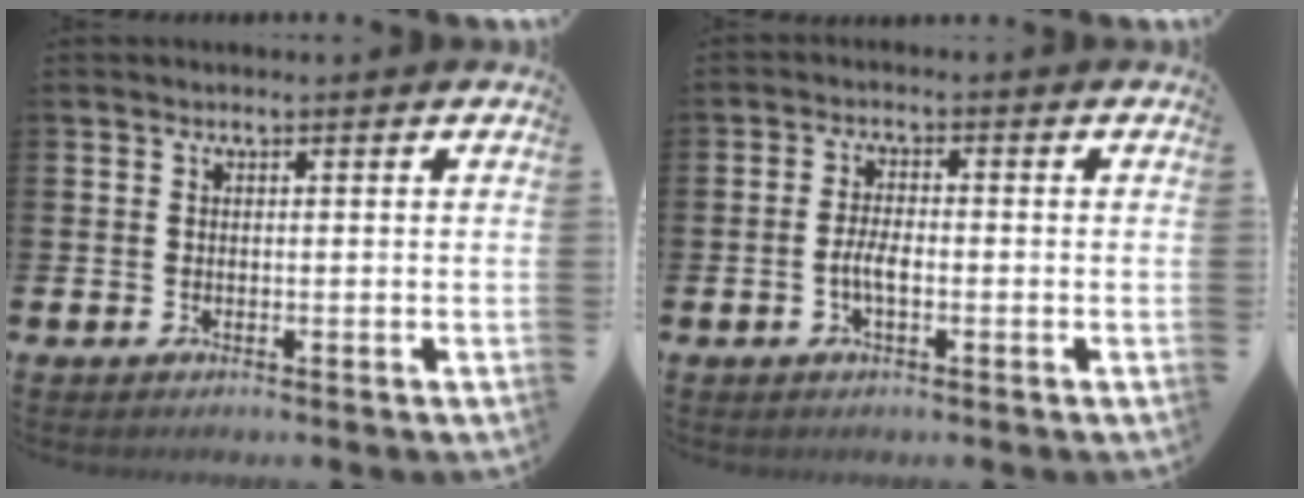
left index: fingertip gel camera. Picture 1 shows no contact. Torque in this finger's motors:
{"motor_torque": [0.61, 0.21, 0.12, 0.12]}